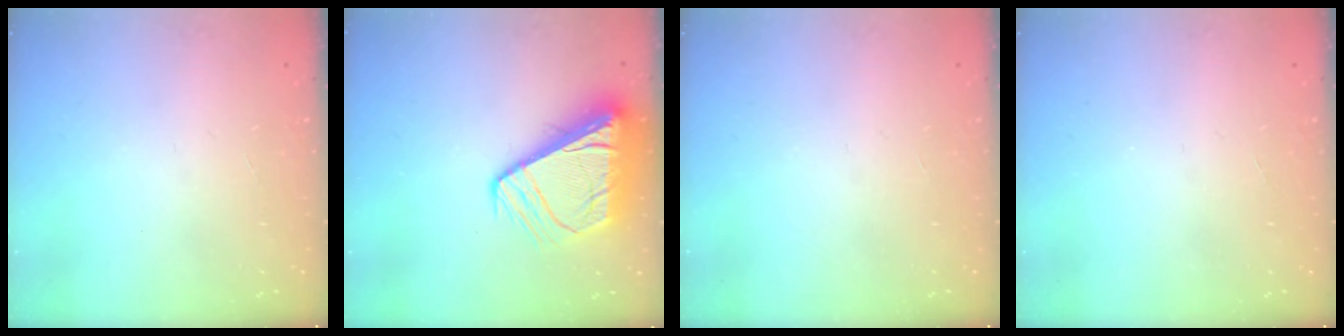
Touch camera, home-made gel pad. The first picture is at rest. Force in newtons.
{"total": 12.2, "press": 12.1, "slide": 1.5}
{"total": 0.0}
{"total": 0.0}